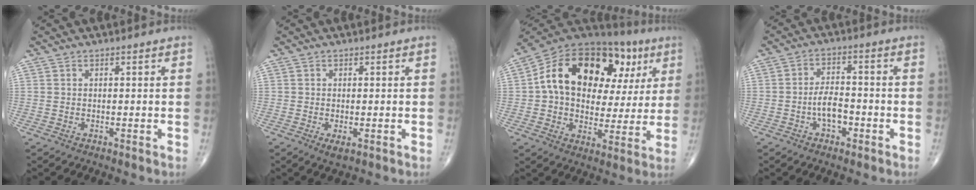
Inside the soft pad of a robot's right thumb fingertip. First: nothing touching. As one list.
[{"total": 2.0, "force": [-0.7, 0.9, 1.7], "torque": [-0.029, -0.004, -0.009]}, {"total": 25.4, "force": [6.9, 16.1, 18.4], "torque": [-0.254, 0.035, 0.106]}, {"total": 5.5, "force": [-2.0, 3.2, 4.0], "torque": [-0.056, 0.022, -0.040]}]